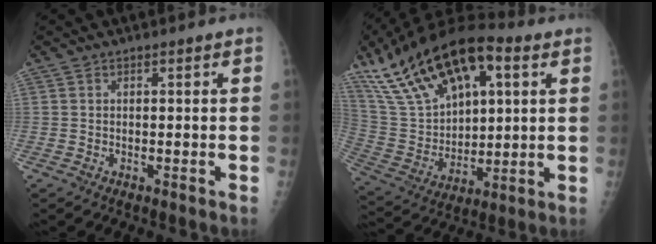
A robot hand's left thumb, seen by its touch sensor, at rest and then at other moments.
{"total": 26.0, "force": [12.2, 13.2, 18.7], "torque": [-0.333, -0.004, 0.225]}